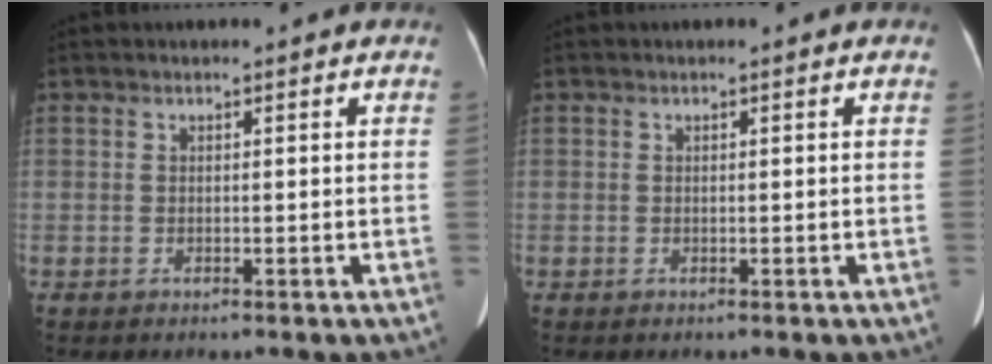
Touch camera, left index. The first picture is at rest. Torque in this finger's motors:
{"motor_torque": [0.02, 0.02, 0.01, 0.00]}